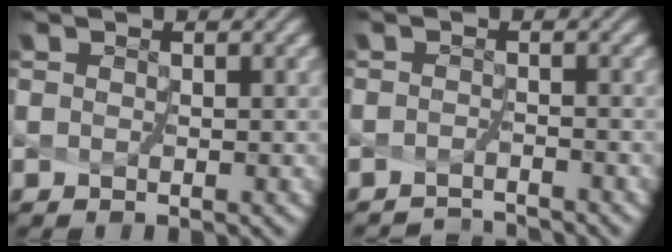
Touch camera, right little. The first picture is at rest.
{"total": 2.3, "force": [-2.2, -0.5, -0.5], "torque": [0.006, -0.006, -0.037]}